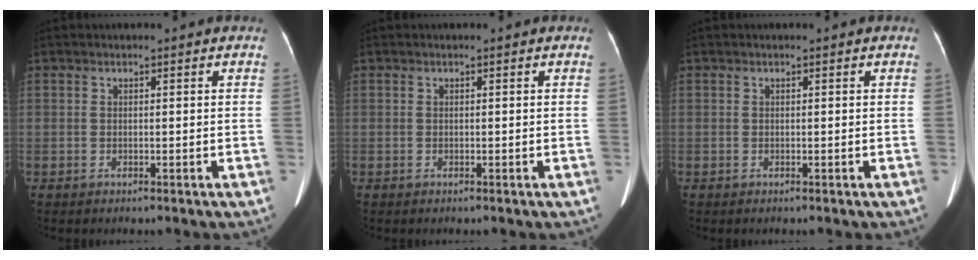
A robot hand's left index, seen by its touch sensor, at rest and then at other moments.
{"total": 0.0}
{"total": 0.0}